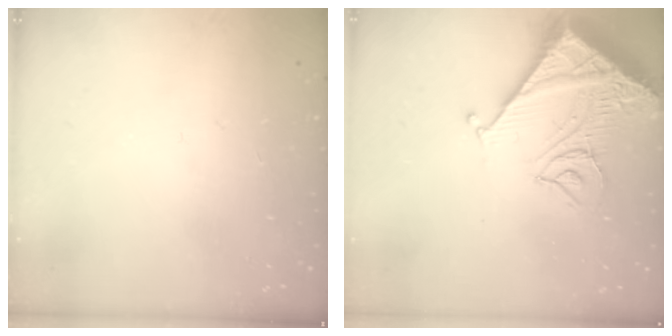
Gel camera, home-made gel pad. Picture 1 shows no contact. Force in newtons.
{"total": 14.7, "press": 14.6, "slide": 1.6}